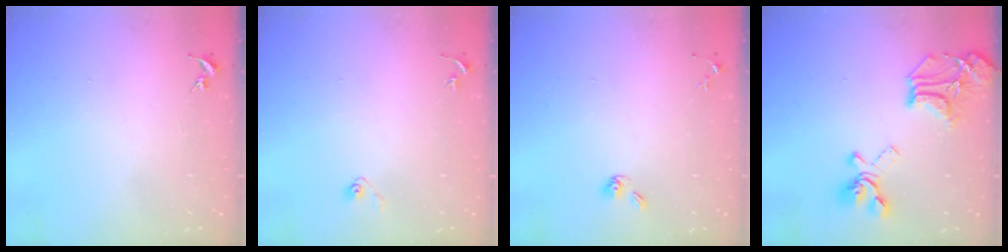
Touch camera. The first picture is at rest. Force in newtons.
{"total": 3.6, "press": 2.9, "slide": 2.0}
{"total": 5.6, "press": 5.1, "slide": 2.3}
{"total": 20.8, "press": 20.7, "slide": 1.6}